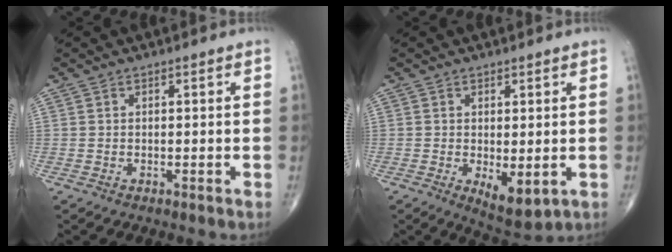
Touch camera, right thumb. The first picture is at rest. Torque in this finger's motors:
{"motor_torque": [-0.26, 0.32, 0.03, -0.11, 0.03]}